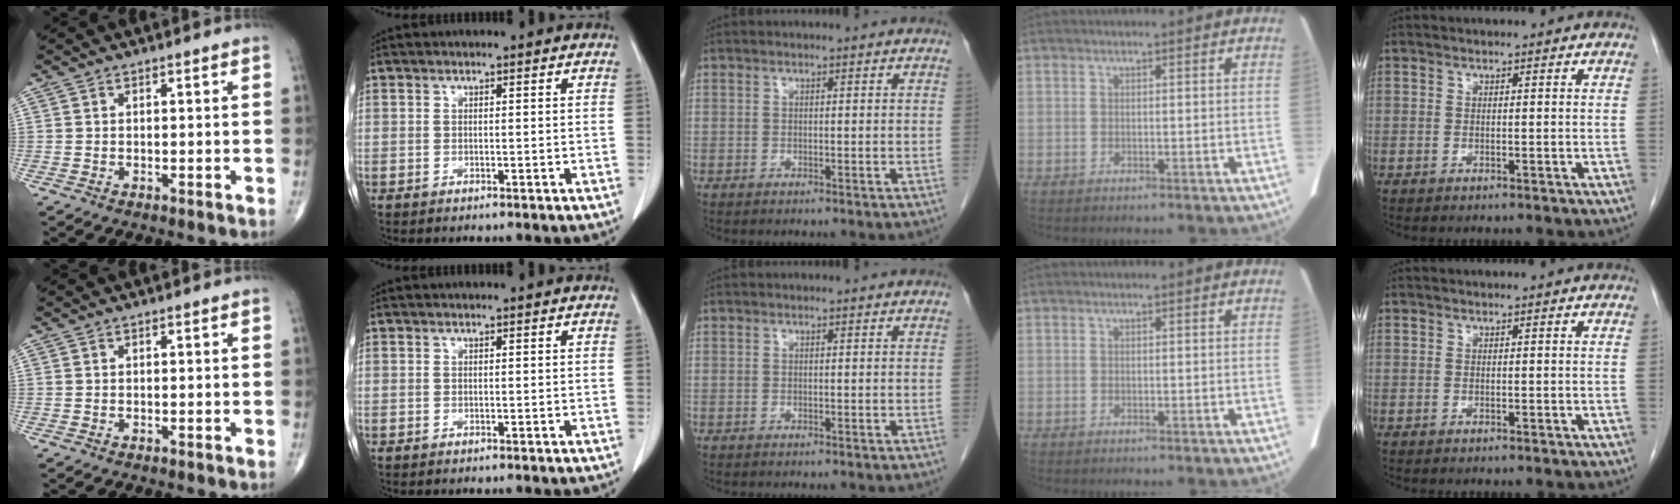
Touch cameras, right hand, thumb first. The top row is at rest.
{}